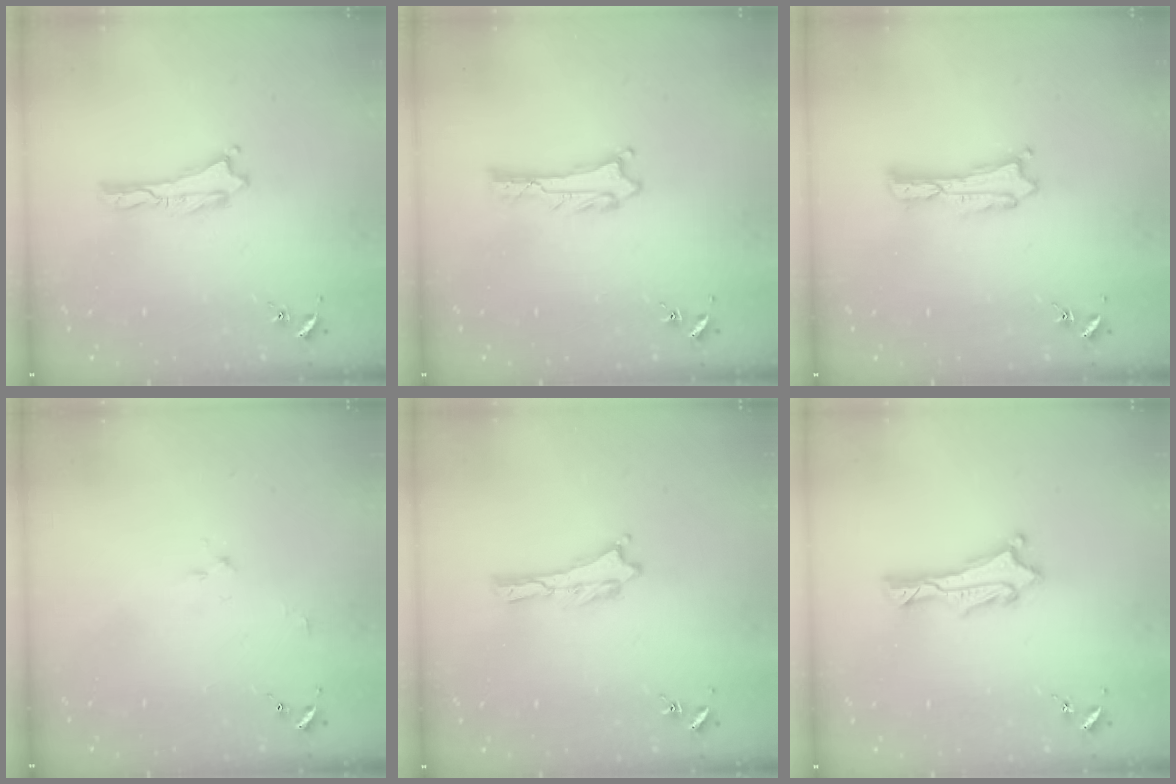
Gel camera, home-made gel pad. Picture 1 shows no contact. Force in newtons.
{"total": 1.0, "press": 1.0, "slide": 0.1}
{"total": 0.6, "press": 0.6, "slide": 0.2}
{"total": 2.2, "press": 2.2, "slide": 0.2}
{"total": 0.0}
{"total": 1.3, "press": 1.2, "slide": 0.1}